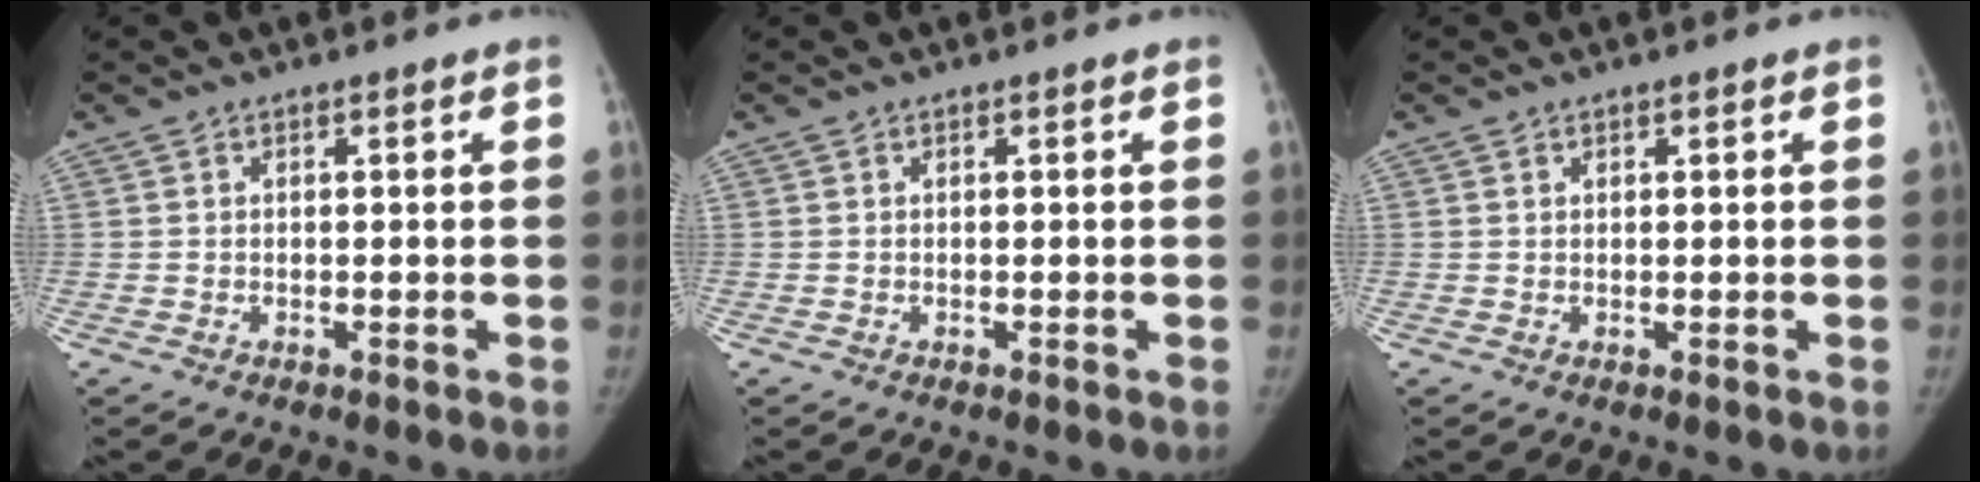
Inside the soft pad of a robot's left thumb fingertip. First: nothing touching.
{"total": 0.0}
{"total": 0.5, "force": [0.4, 0.3, 0.1], "torque": [0.004, -0.002, 0.005]}